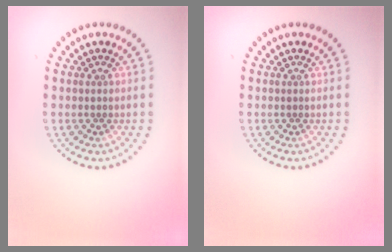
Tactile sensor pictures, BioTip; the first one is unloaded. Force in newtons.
{"total": 0.0}